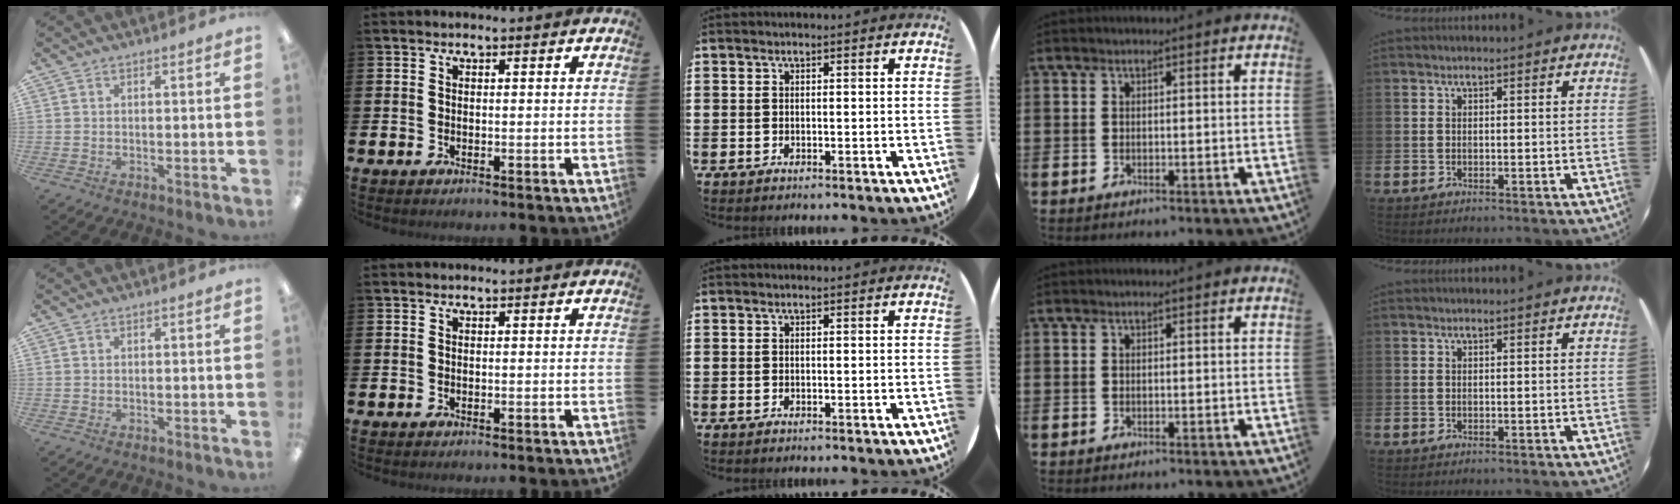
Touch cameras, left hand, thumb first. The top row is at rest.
{}